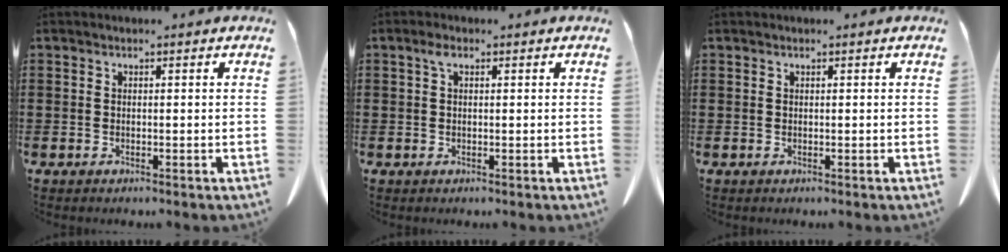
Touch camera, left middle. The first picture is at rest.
{"total": 1.7, "force": [0.6, 0.8, 1.4], "torque": [-0.031, 0.007, 0.009]}
{"total": 0.0}